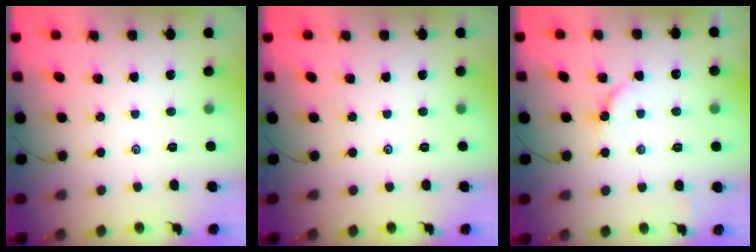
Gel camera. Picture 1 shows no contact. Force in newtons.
{"total": 0.0}
{"total": 4.0, "press": 3.9, "slide": 0.4}